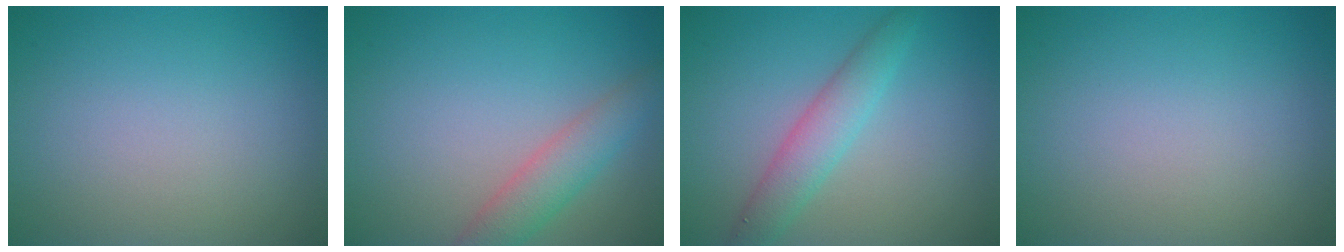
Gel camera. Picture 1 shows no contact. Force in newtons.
{"total": 3.3, "press": 3.3, "slide": 0.3}
{"total": 3.4, "press": 3.4, "slide": 0.1}
{"total": 0.0}